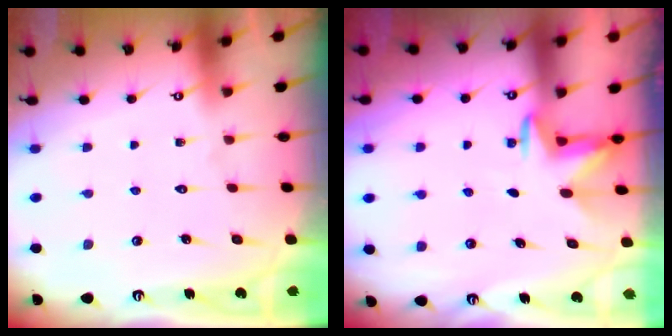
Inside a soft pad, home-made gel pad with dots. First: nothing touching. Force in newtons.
{"total": 3.4, "press": 3.2, "slide": 1.0}